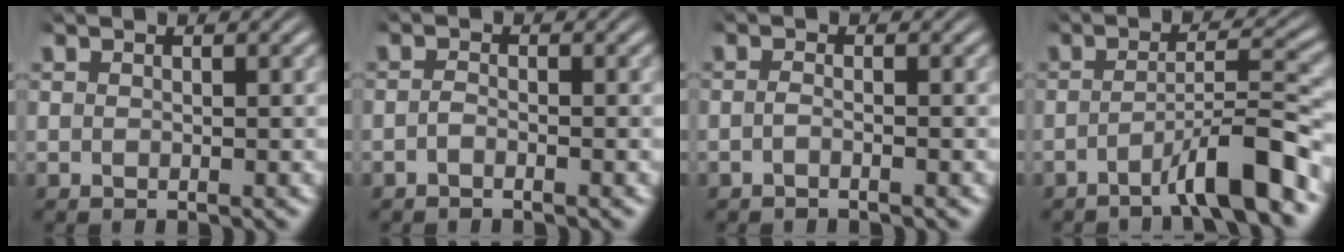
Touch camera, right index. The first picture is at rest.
{"total": 1.0, "force": [-0.9, 0.1, 0.3], "torque": [-0.013, -0.007, -0.016]}
{"total": 1.1, "force": [-0.9, -0.3, 0.6], "torque": [-0.019, -0.006, -0.014]}
{"total": 4.9, "force": [-3.1, -0.2, 3.7], "torque": [-0.058, 0.001, -0.050]}